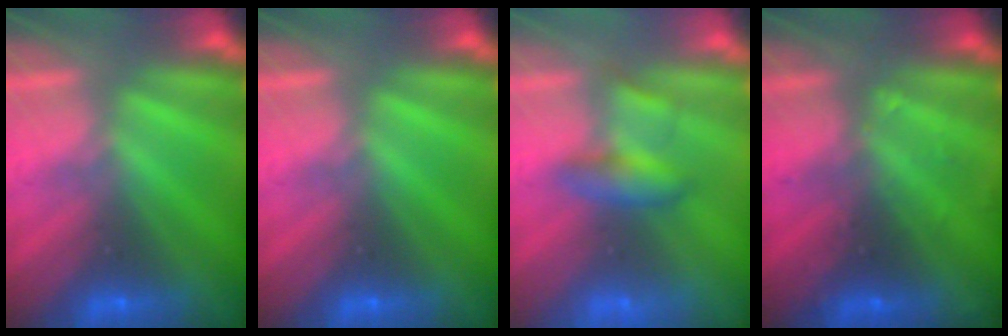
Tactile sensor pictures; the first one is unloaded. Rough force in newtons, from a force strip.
{"total": 0.0}
{"total": 2.2}
{"total": 2.4}